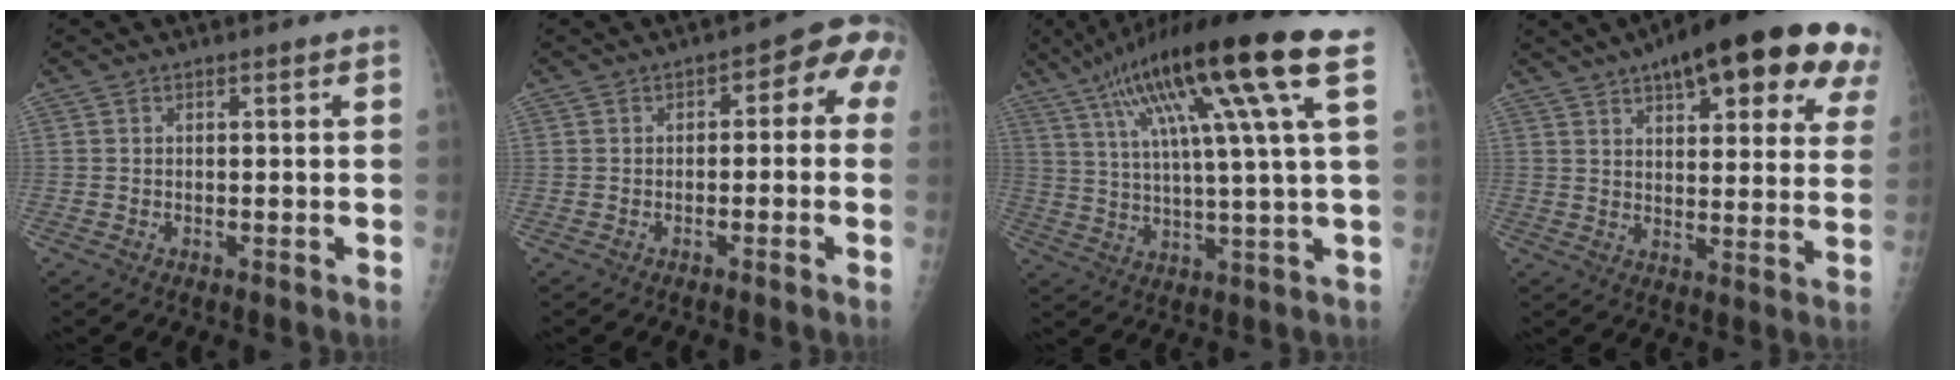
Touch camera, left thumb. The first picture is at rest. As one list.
[{"total": 5.8, "force": [-0.3, 3.6, 4.6], "torque": [-0.021, 0.035, -0.016]}, {"total": 21.1, "force": [10.1, 1.1, 18.4], "torque": [-0.311, -0.006, 0.165]}, {"total": 25.5, "force": [14.3, 8.8, 19.2], "torque": [-0.239, -0.012, 0.181]}]